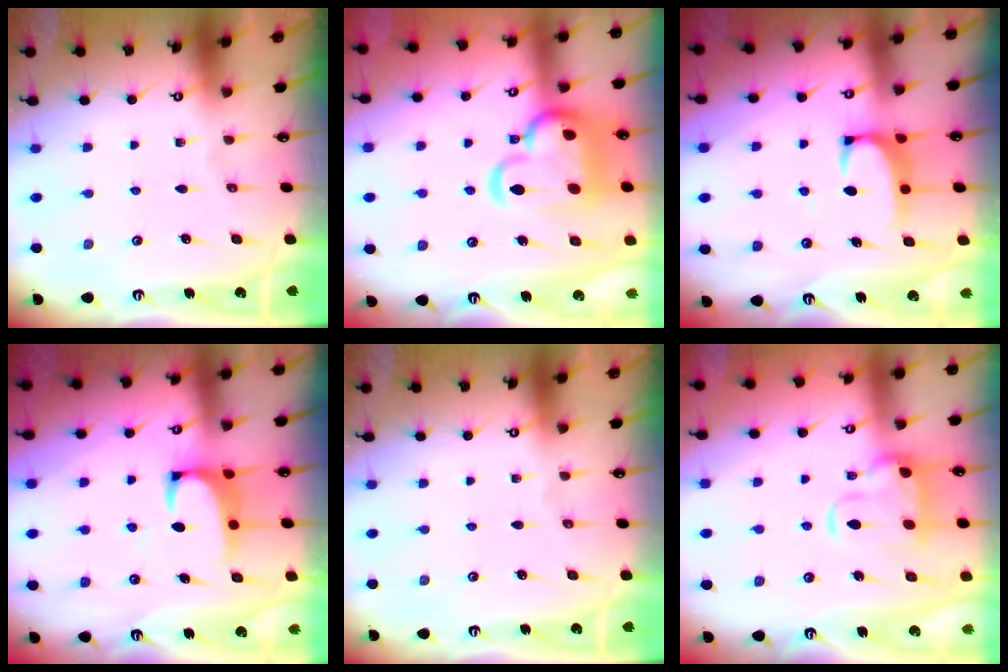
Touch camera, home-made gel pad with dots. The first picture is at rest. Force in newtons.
{"total": 12.1, "press": 11.8, "slide": 2.4}
{"total": 1.8, "press": 1.8, "slide": 0.4}
{"total": 2.2, "press": 2.0, "slide": 0.9}
{"total": 0.0}
{"total": 5.9, "press": 5.7, "slide": 1.6}